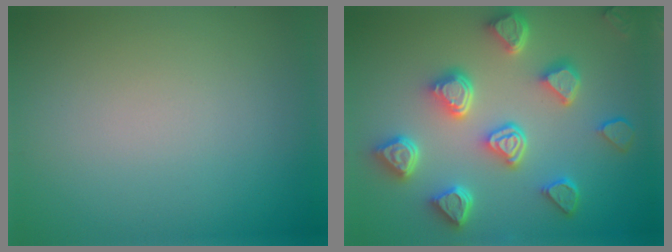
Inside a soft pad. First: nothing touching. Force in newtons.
{"total": 7.0, "press": 5.6, "slide": 4.1}